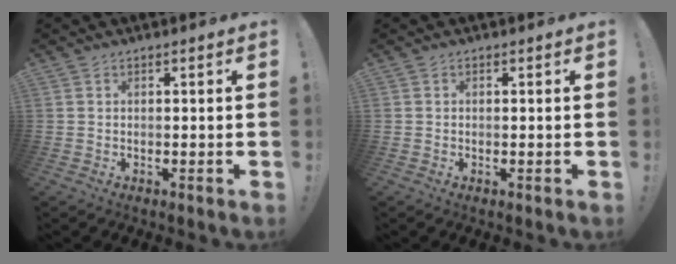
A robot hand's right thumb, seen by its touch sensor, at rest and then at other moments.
{"total": 0.0}